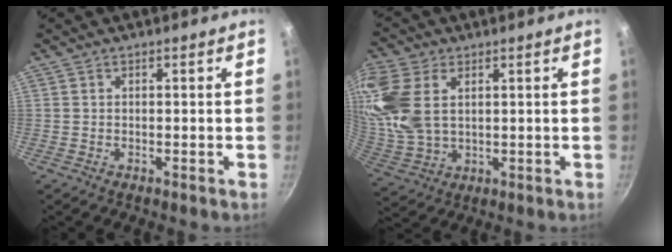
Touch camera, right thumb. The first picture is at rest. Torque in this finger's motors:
{"motor_torque": [1.18, 3.35, 1.63, 0.18, 0.22]}